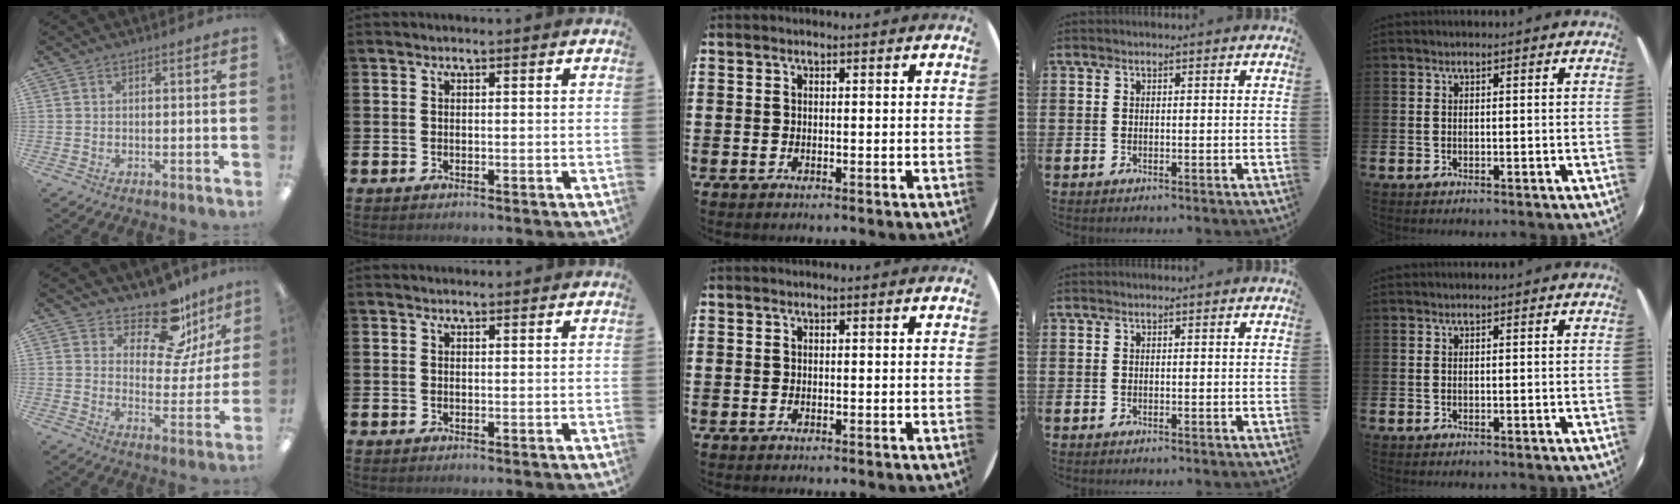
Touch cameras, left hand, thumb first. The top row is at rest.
{"thumb": {"total": 15.2, "force": [11.8, 6.3, 7.3], "torque": [-0.116, -0.080, 0.206]}, "index": {"total": 0.7, "force": [0.7, 0.2, 0.1], "torque": [0.010, -0.003, 0.011]}}